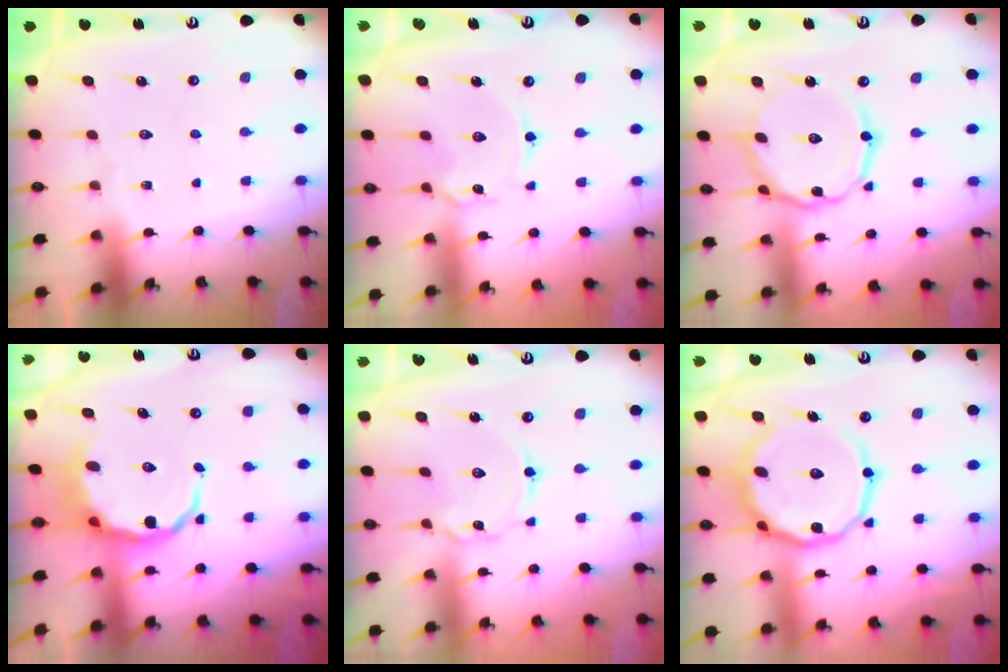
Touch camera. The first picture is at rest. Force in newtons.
{"total": 2.2, "press": 2.2, "slide": 0.3}
{"total": 10.3, "press": 10.3, "slide": 0.6}
{"total": 8.6, "press": 8.3, "slide": 2.3}
{"total": 2.7, "press": 2.7, "slide": 0.4}
{"total": 14.0, "press": 13.9, "slide": 1.5}